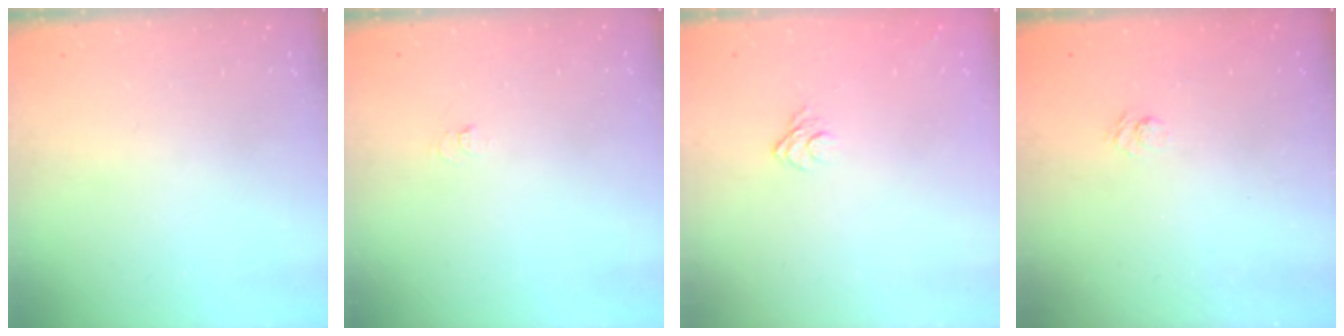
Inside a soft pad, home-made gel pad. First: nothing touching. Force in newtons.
{"total": 2.8, "press": 2.8, "slide": 0.3}
{"total": 7.4, "press": 7.3, "slide": 1.2}
{"total": 2.3, "press": 1.8, "slide": 1.3}